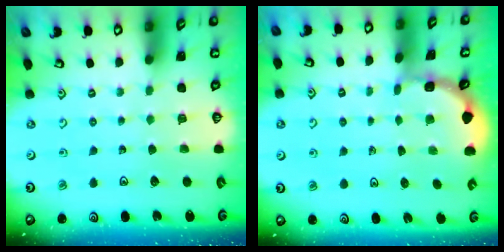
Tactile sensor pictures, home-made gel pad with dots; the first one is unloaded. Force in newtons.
{"total": 1.5, "press": 1.5, "slide": 0.1}